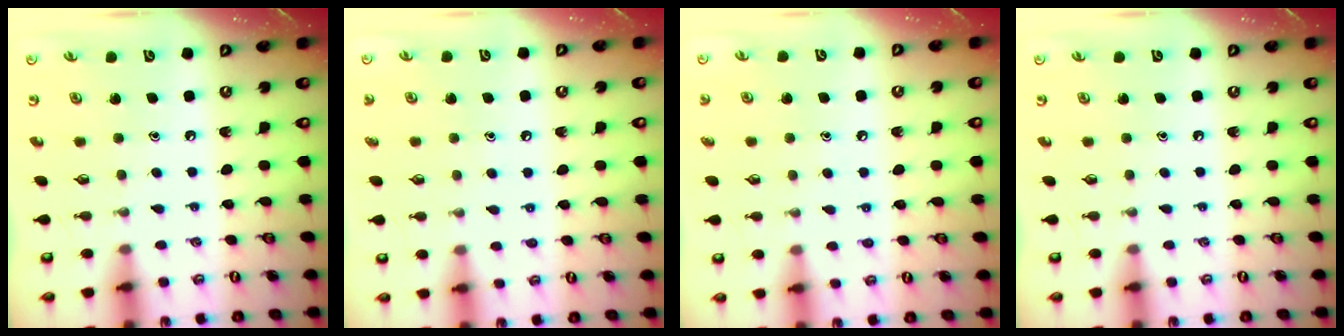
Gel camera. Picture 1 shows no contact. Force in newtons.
{"total": 4.4, "press": 4.4, "slide": 0.4}
{"total": 6.3, "press": 6.3, "slide": 0.7}
{"total": 0.0}